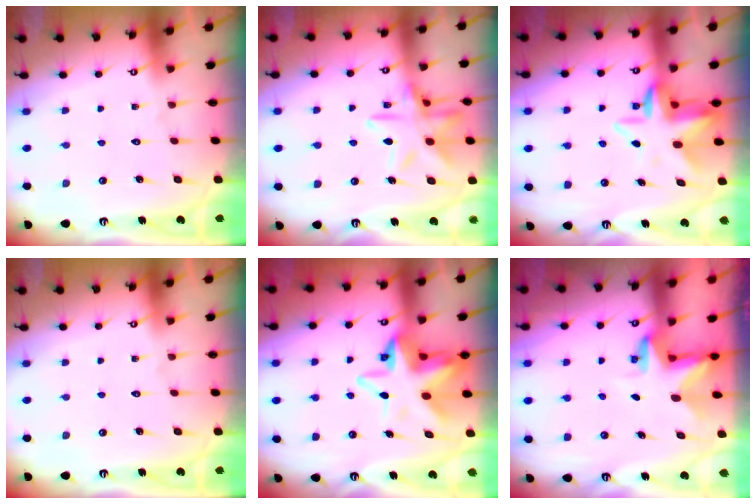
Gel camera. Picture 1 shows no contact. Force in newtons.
{"total": 14.8, "press": 14.7, "slide": 1.0}
{"total": 7.8, "press": 7.6, "slide": 1.7}
{"total": 0.0}
{"total": 11.4, "press": 11.3, "slide": 1.3}
{"total": 2.8, "press": 2.8, "slide": 0.2}